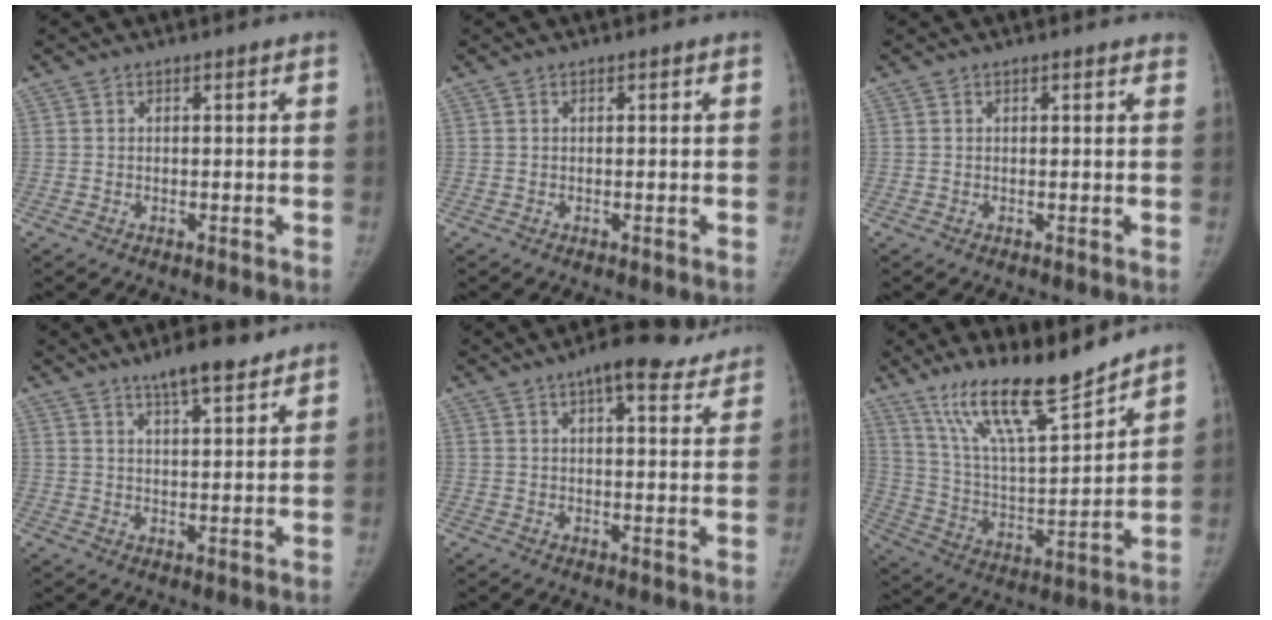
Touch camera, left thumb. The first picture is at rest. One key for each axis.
{"total": 0.0}
{"total": 1.7, "fx": 1.3, "fy": 0.4, "fz": 0.9, "tx": -0.004, "ty": 0.002, "tz": 0.014}
{"total": 7.6, "fx": 5.6, "fy": 1.9, "fz": 4.7, "tx": -0.064, "ty": -0.029, "tz": 0.090}
{"total": 11.3, "fx": 8.1, "fy": 3.9, "fz": 6.9, "tx": -0.068, "ty": -0.020, "tz": 0.103}
{"total": 17.9, "fx": 14.2, "fy": 2.9, "fz": 10.4, "tx": -0.156, "ty": -0.084, "tz": 0.262}